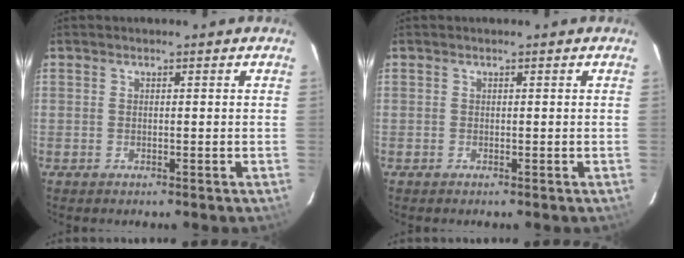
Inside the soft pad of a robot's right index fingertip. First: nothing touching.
{"total": 0.0}